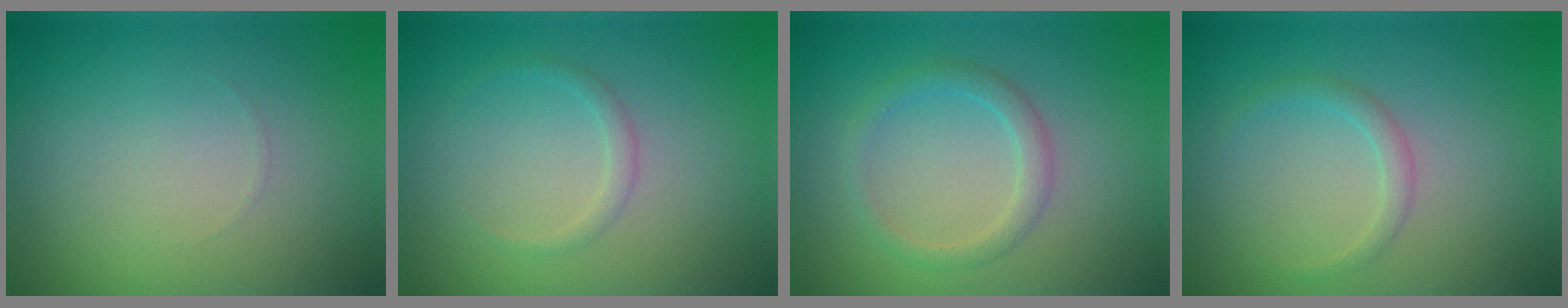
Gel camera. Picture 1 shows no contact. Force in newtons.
{"total": 1.1, "press": 1.1, "slide": 0.1}
{"total": 2.0, "press": 2.0, "slide": 0.1}
{"total": 1.4, "press": 1.4, "slide": 0.0}